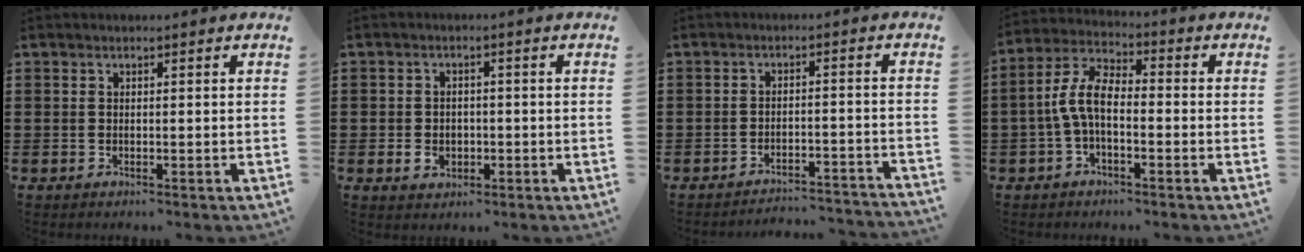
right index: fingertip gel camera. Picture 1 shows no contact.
{"total": 2.6, "force": [-0.8, 2.0, 1.5], "torque": [-0.034, 0.000, -0.015]}
{"total": 3.1, "force": [-3.1, 0.1, 0.4], "torque": [-0.012, 0.002, -0.067]}
{"total": 6.8, "force": [-1.6, 3.0, 5.9], "torque": [-0.150, -0.005, -0.039]}